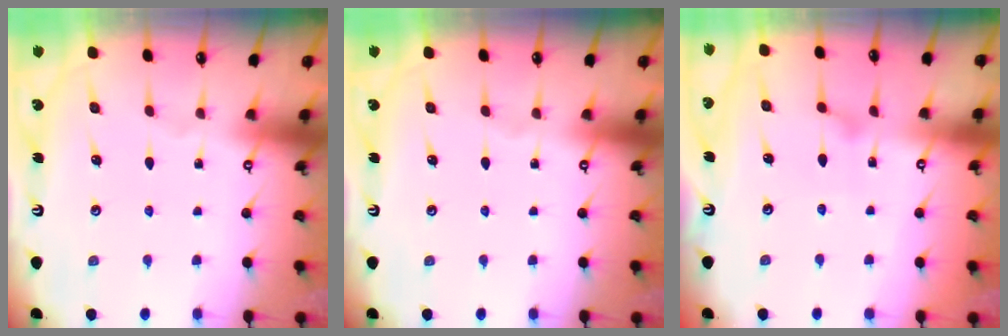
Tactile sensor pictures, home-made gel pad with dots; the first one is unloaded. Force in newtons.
{"total": 0.0}
{"total": 3.6, "press": 3.5, "slide": 0.4}